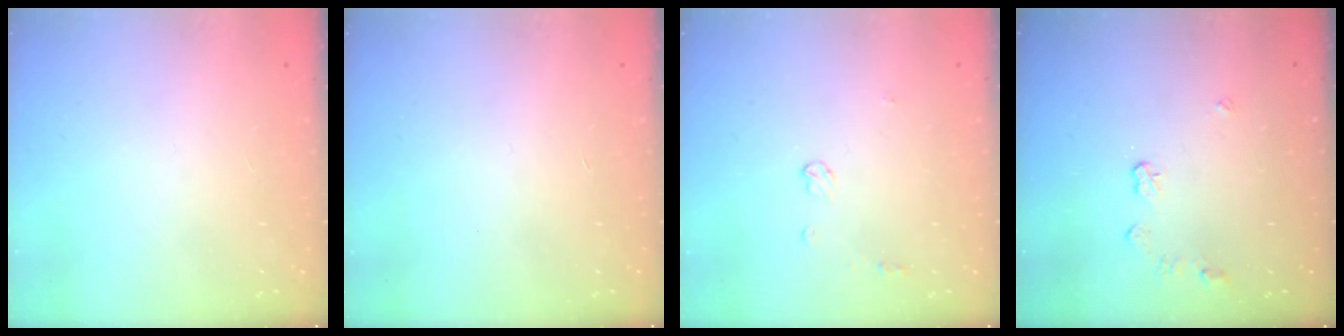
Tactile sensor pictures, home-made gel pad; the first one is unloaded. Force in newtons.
{"total": 0.0}
{"total": 5.3, "press": 5.3, "slide": 0.2}
{"total": 4.9, "press": 4.9, "slide": 0.2}